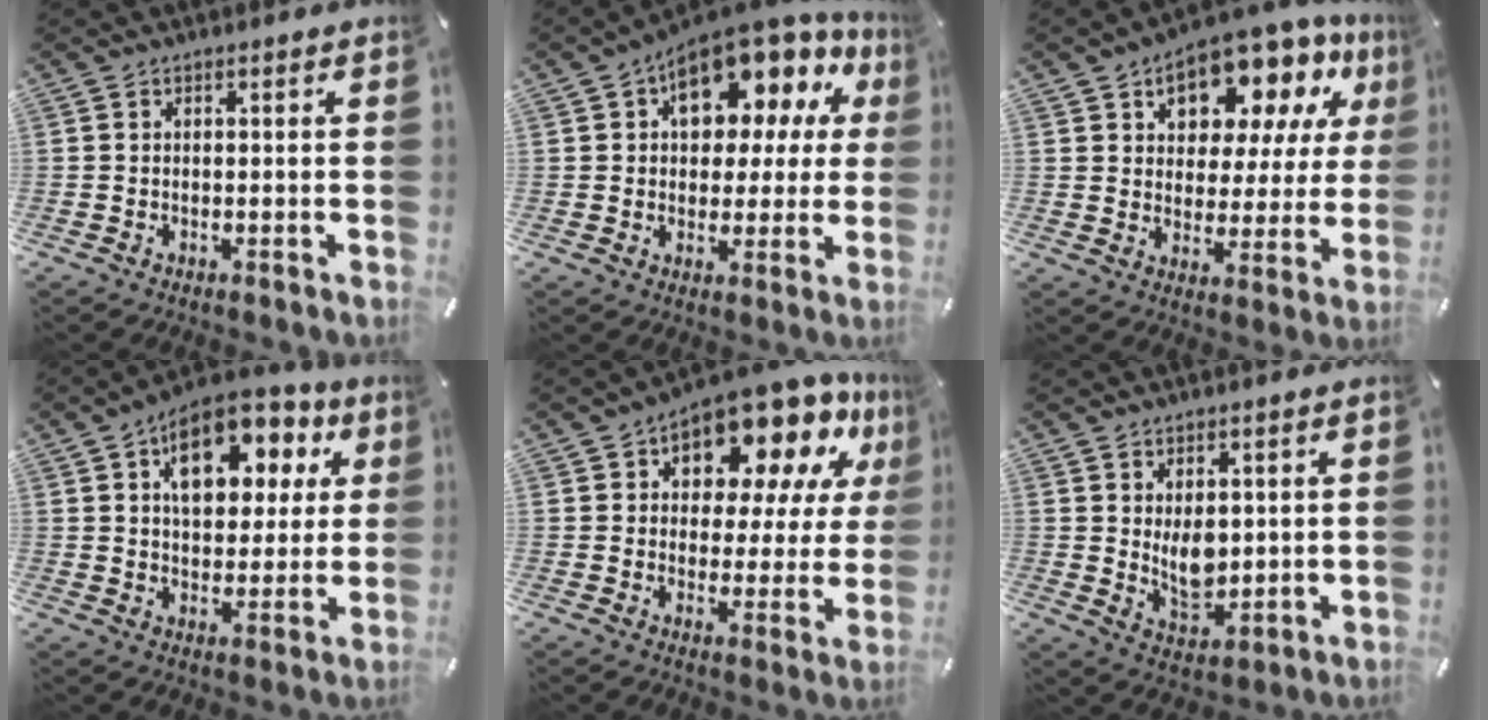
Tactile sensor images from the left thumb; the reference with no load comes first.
{"total": 13.4, "force": [7.1, 7.9, 8.1], "torque": [-0.116, -0.059, 0.124]}
{"total": 14.0, "force": [9.7, 7.8, 6.3], "torque": [-0.101, -0.074, 0.167]}
{"total": 14.3, "force": [6.8, 9.2, 8.5], "torque": [-0.119, -0.030, 0.119]}
{"total": 15.4, "force": [11.3, 7.6, 7.3], "torque": [-0.114, -0.092, 0.191]}
{"total": 7.8, "force": [1.7, 5.6, 5.2], "torque": [-0.072, -0.016, 0.031]}